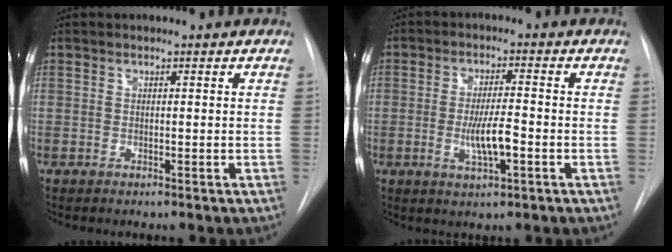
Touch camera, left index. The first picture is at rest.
{"total": 5.7, "force": [-1.4, 1.0, 5.4], "torque": [-0.103, -0.005, -0.024]}